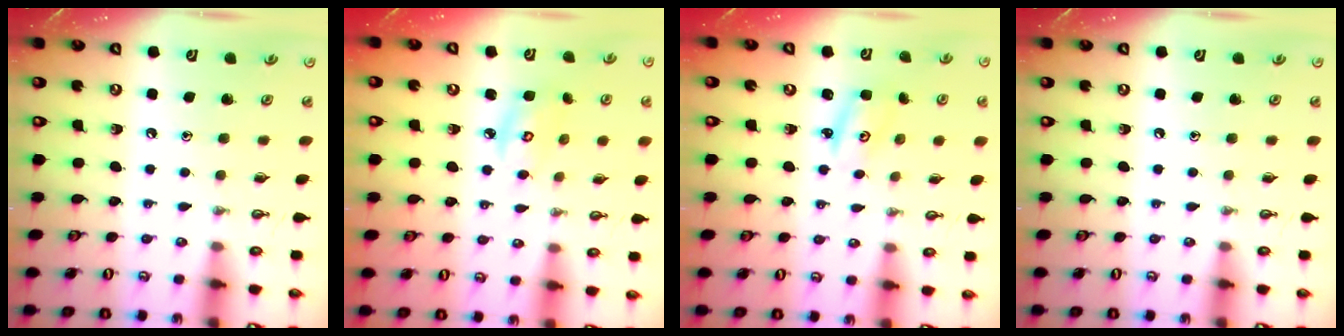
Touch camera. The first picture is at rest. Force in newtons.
{"total": 4.8, "press": 4.7, "slide": 0.2}
{"total": 2.6, "press": 2.6, "slide": 0.2}
{"total": 0.0}